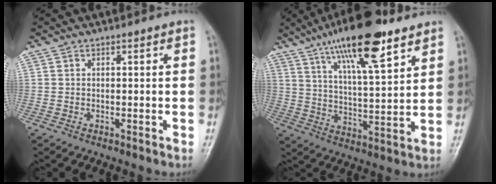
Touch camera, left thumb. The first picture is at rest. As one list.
[{"total": 17.5, "force": [11.0, 4.6, 12.8], "torque": [-0.196, -0.039, 0.189]}]